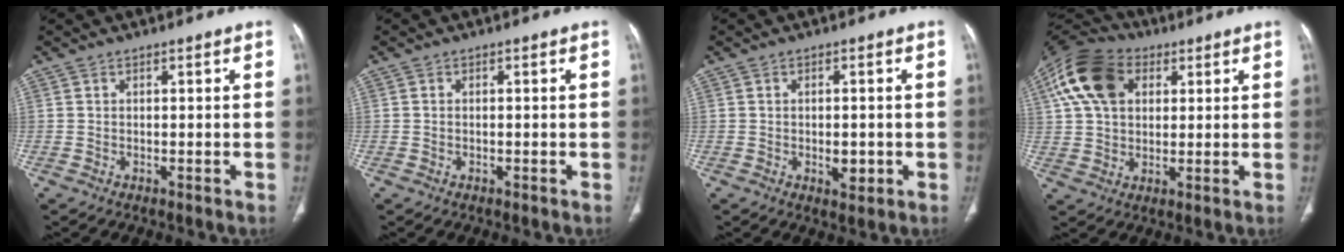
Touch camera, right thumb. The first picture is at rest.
{"total": 0.0}
{"total": 3.7, "force": [-0.8, 1.9, 3.1], "torque": [-0.037, -0.002, -0.007]}
{"total": 15.6, "force": [5.1, 10.7, 10.1], "torque": [-0.193, 0.011, 0.086]}